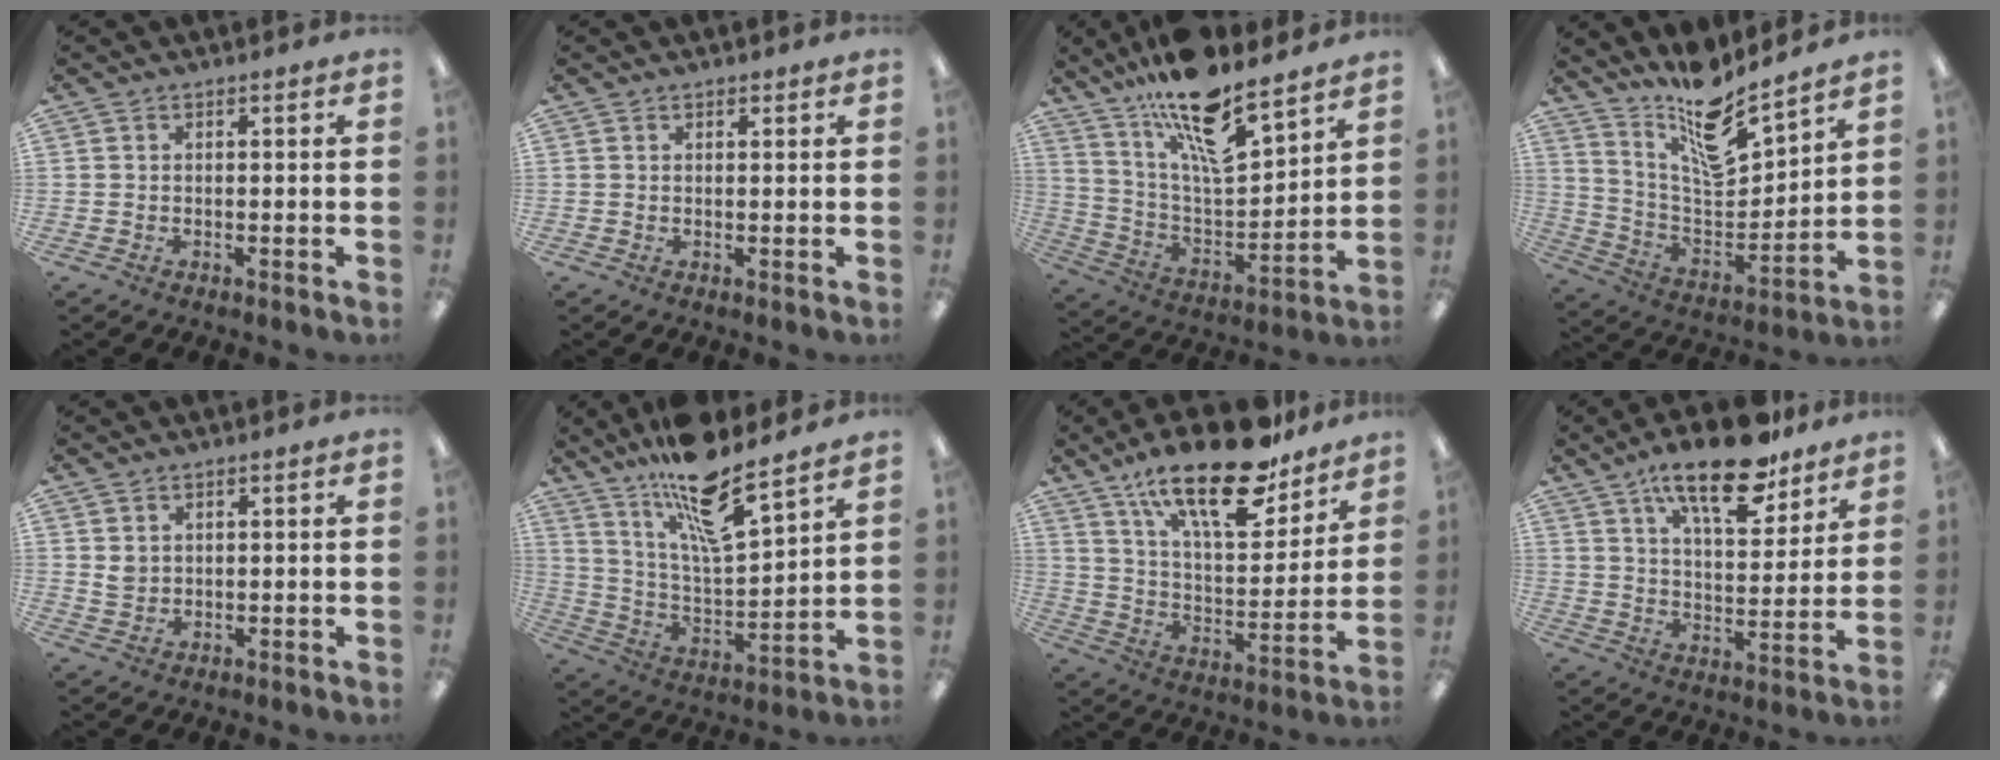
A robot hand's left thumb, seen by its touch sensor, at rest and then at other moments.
{"total": 1.1, "force": [0.8, 0.6, 0.6], "torque": [-0.005, -0.002, 0.013]}
{"total": 18.2, "force": [14.0, 5.4, 10.2], "torque": [-0.177, -0.095, 0.240]}
{"total": 14.9, "force": [12.4, 4.1, 7.3], "torque": [-0.128, -0.104, 0.213]}
{"total": 2.5, "force": [1.2, 1.9, 1.0], "torque": [-0.014, 0.000, 0.019]}
{"total": 16.7, "force": [12.9, 3.9, 9.8], "torque": [-0.178, -0.082, 0.217]}
{"total": 23.6, "force": [16.5, 8.6, 14.6], "torque": [-0.232, -0.100, 0.279]}
{"total": 18.3, "force": [12.8, 6.7, 11.2], "torque": [-0.176, -0.068, 0.211]}